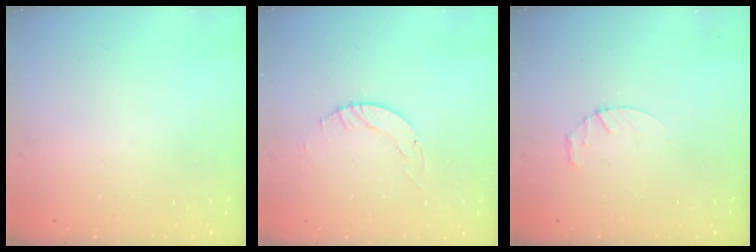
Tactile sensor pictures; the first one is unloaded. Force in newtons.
{"total": 2.9, "press": 2.9, "slide": 0.4}
{"total": 2.8, "press": 2.8, "slide": 0.4}